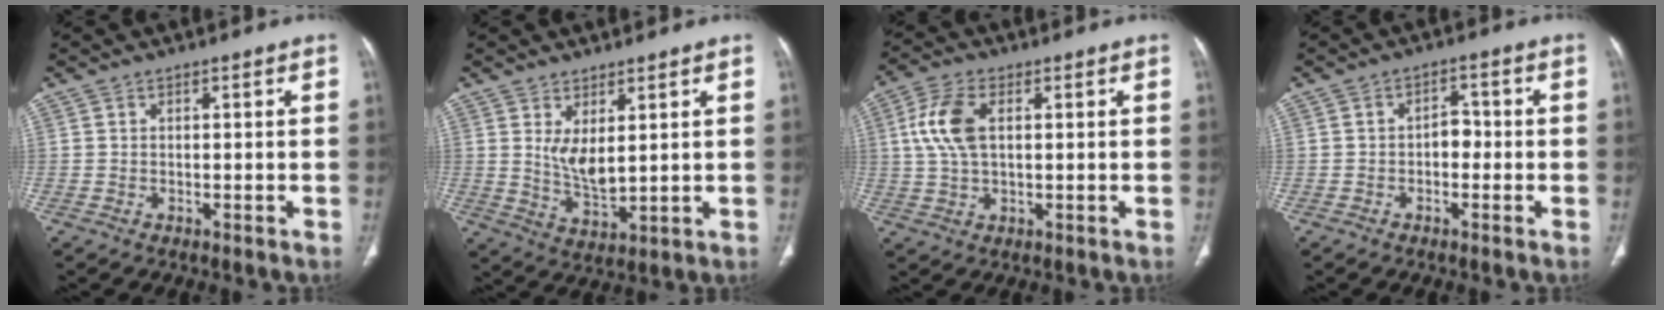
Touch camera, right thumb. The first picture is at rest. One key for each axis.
{"total": 6.0, "fx": 2.1, "fy": 2.4, "fz": 5.1, "tx": -0.091, "ty": -0.031, "tz": 0.051}
{"total": 8.3, "fx": 1.6, "fy": 4.4, "fz": 6.8, "tx": -0.154, "ty": 0.010, "tz": 0.033}
{"total": 3.2, "fx": -0.7, "fy": 2.2, "fz": 2.2, "tx": -0.015, "ty": 0.015, "tz": -0.019}